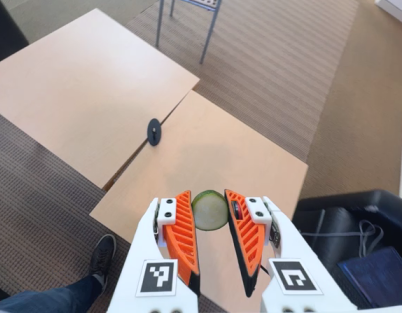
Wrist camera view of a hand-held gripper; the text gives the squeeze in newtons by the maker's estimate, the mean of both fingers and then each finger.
{"total": 11.8, "left": 12.3, "right": 11.2}